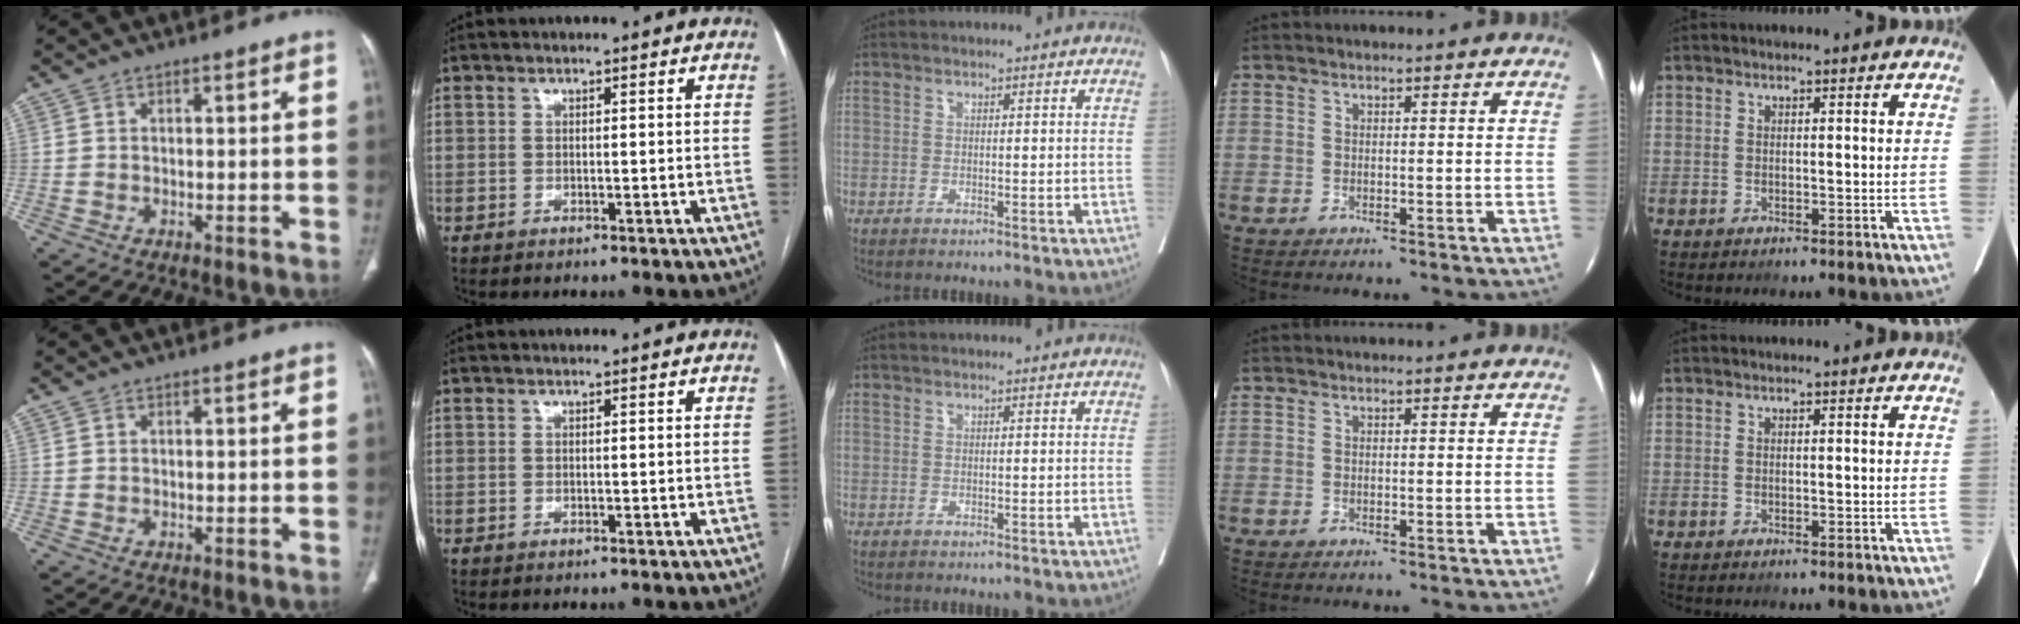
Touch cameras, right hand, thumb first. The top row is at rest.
{}